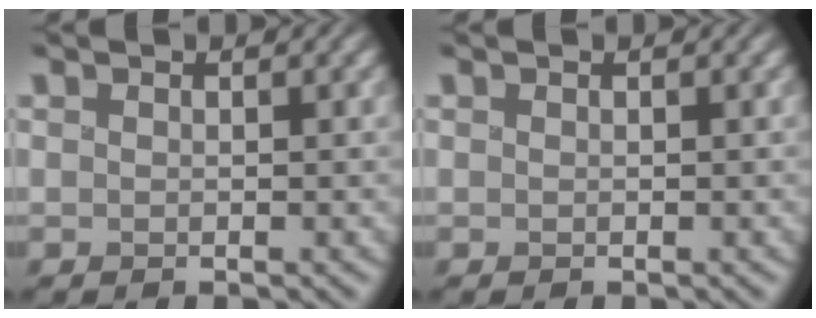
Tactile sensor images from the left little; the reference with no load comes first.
{"total": 0.0}